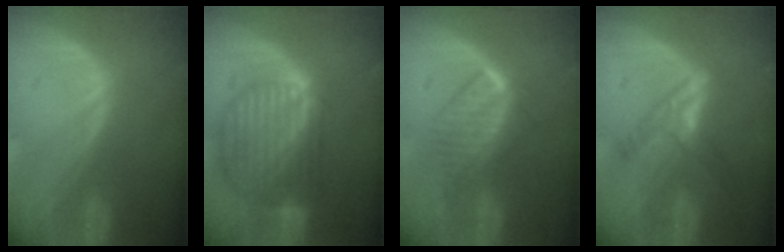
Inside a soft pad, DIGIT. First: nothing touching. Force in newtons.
{"total": 10.4, "press": 8.9, "slide": 5.4}
{"total": 6.6, "press": 6.0, "slide": 2.9}
{"total": 5.1, "press": 5.0, "slide": 0.9}